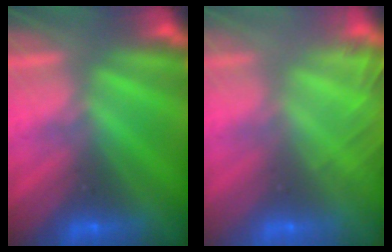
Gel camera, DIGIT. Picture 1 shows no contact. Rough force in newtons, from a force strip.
{"total": 5.6}